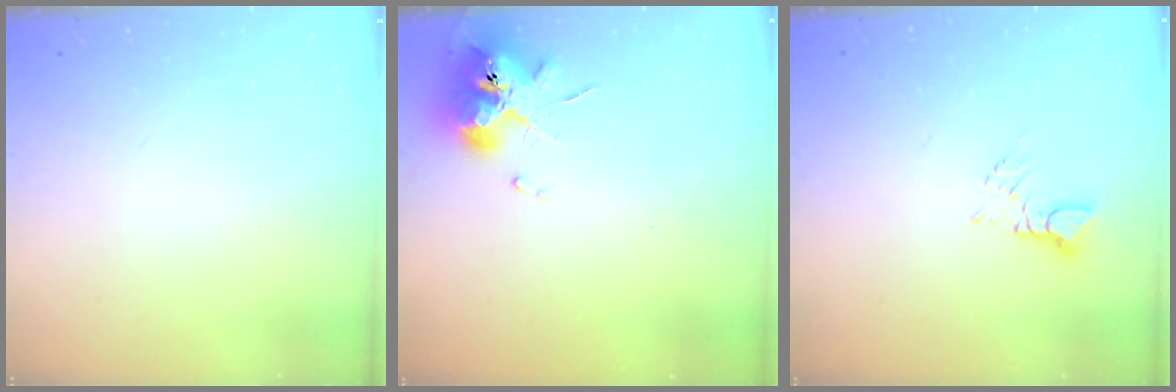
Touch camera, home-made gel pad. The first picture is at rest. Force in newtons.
{"total": 11.6, "press": 11.5, "slide": 1.3}
{"total": 3.0, "press": 3.0, "slide": 0.4}